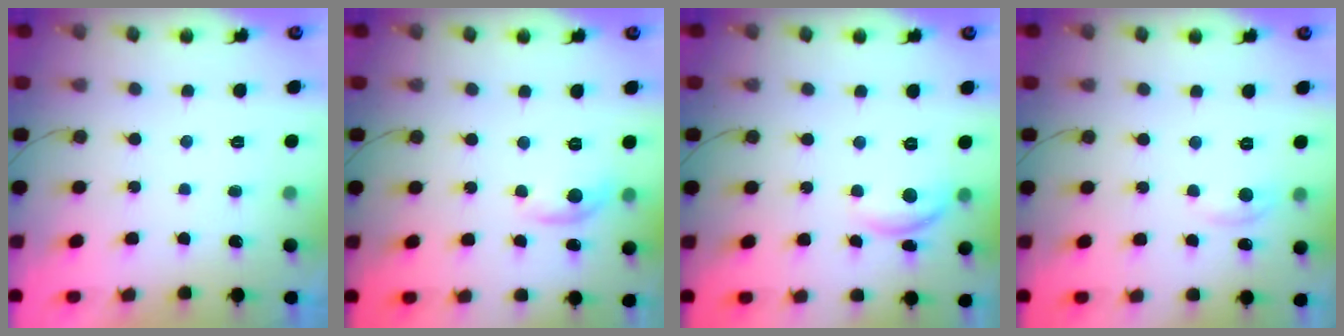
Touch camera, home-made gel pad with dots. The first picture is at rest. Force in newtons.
{"total": 6.0, "press": 6.0, "slide": 0.4}
{"total": 8.5, "press": 8.4, "slide": 0.6}
{"total": 3.1, "press": 3.1, "slide": 0.4}